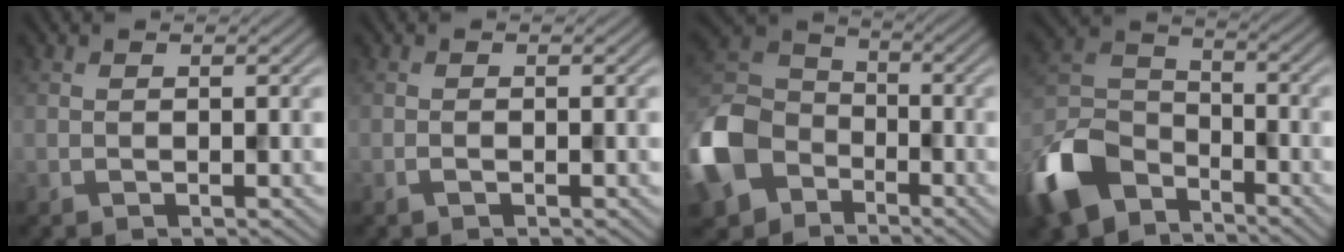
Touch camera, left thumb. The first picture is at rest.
{"total": 0.6, "force": [-0.4, 0.1, 0.5], "torque": [-0.010, 0.000, -0.006]}
{"total": 14.6, "force": [-6.9, 10.6, 7.2], "torque": [-0.237, -0.040, -0.147]}
{"total": 12.3, "force": [-8.1, 7.0, 6.1], "torque": [-0.153, -0.015, -0.178]}